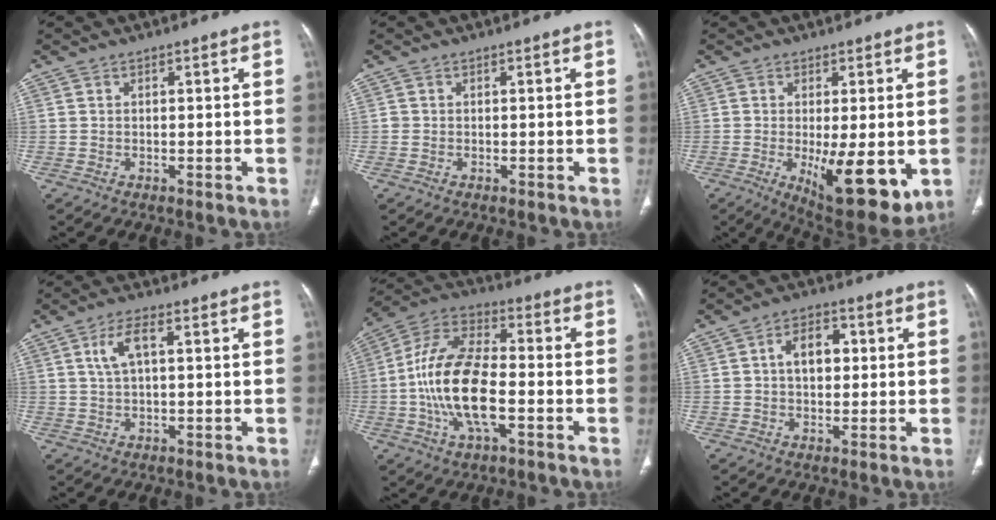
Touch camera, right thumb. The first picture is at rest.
{"total": 0.6, "force": [-0.1, 0.5, 0.1], "torque": [0.001, 0.004, -0.002]}
{"total": 14.1, "force": [-3.0, 5.0, 12.8], "torque": [-0.181, -0.029, -0.029]}
{"total": 5.0, "force": [1.4, 1.9, 4.4], "torque": [-0.095, 0.012, 0.027]}
{"total": 17.0, "force": [-3.4, 8.0, 14.6], "torque": [-0.284, 0.031, -0.067]}
{"total": 6.3, "force": [0.9, 4.1, 4.7], "torque": [-0.063, 0.012, 0.011]}